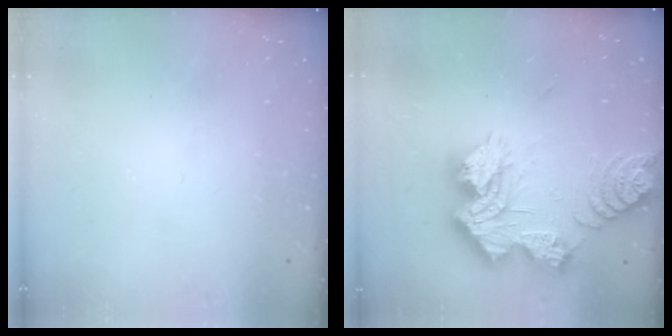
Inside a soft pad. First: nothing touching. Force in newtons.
{"total": 22.4, "press": 22.3, "slide": 1.9}